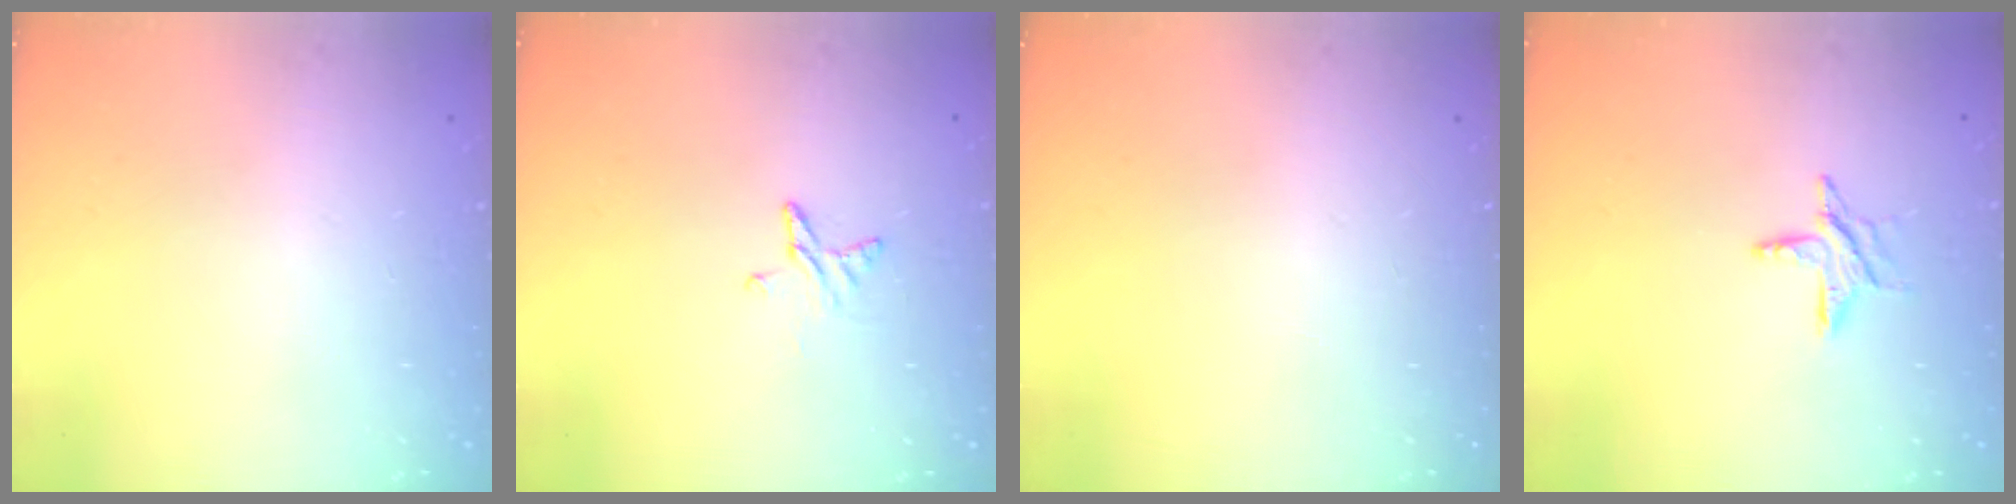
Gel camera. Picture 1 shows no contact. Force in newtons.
{"total": 4.4, "press": 4.4, "slide": 0.4}
{"total": 0.0}
{"total": 6.7, "press": 6.7, "slide": 0.5}